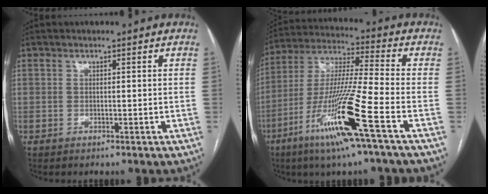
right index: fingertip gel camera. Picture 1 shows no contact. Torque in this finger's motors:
{"motor_torque": [1.68, -0.46, 1.05, 0.21]}